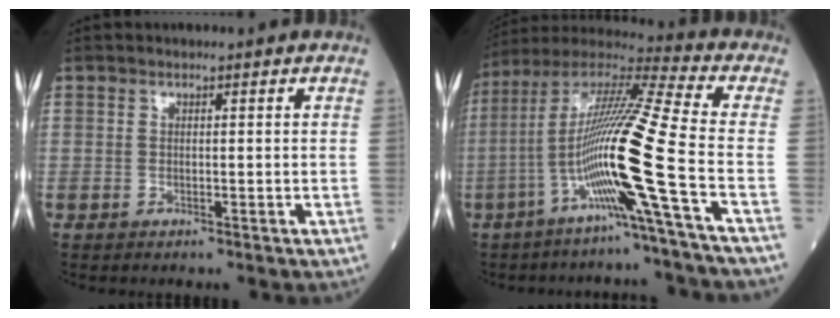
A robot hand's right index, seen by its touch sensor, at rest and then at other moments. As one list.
[{"total": 20.3, "force": [-6.9, -2.3, 19.0], "torque": [-0.382, -0.008, -0.144]}]